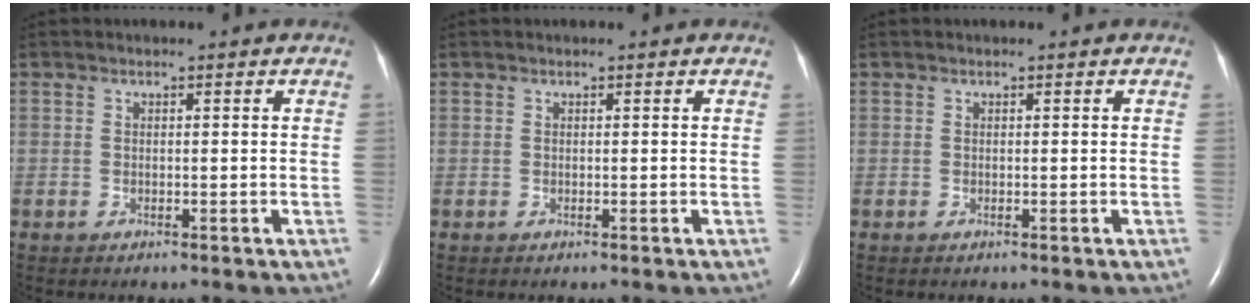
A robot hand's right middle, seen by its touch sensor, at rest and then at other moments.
{"total": 0.0}
{"total": 0.0}